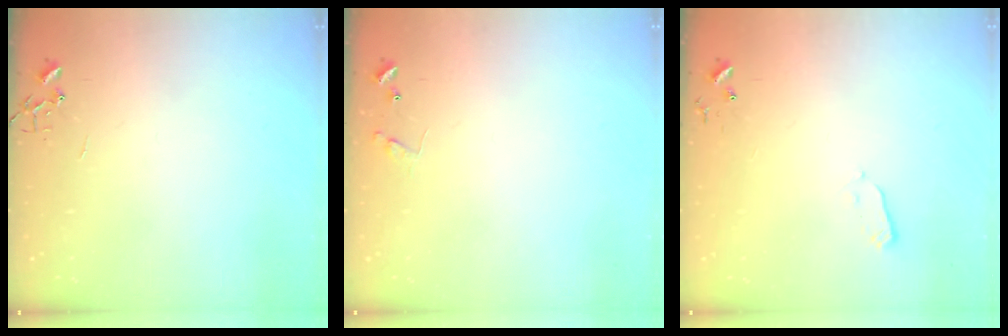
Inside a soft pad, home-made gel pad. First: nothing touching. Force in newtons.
{"total": 7.7, "press": 7.7, "slide": 0.3}
{"total": 2.7, "press": 2.6, "slide": 0.4}